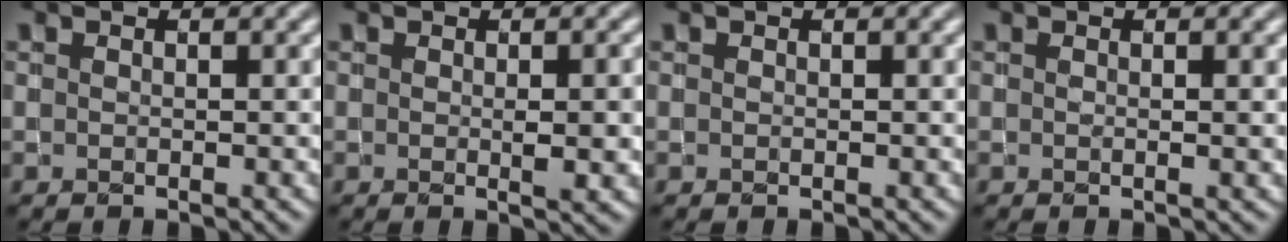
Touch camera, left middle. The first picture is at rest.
{"total": 2.6, "force": [0.0, 0.5, 2.5], "torque": [-0.033, 0.002, 0.001]}
{"total": 0.0}
{"total": 0.9, "force": [0.1, 0.3, 0.9], "torque": [-0.008, 0.001, 0.001]}